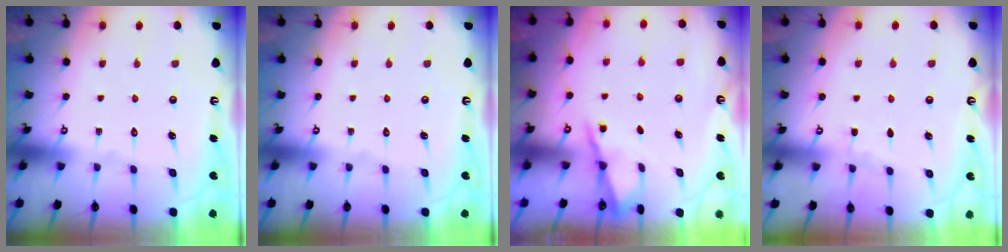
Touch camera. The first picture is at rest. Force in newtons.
{"total": 0.0}
{"total": 2.0, "press": 2.0, "slide": 0.2}
{"total": 3.4, "press": 3.4, "slide": 0.5}